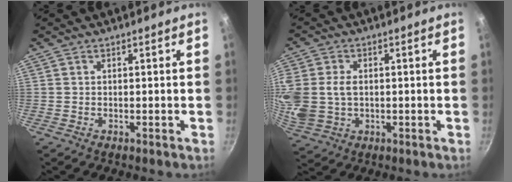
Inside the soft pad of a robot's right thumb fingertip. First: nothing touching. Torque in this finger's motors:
{"motor_torque": [2.51, 2.49, 1.37, -1.02, 0.26]}